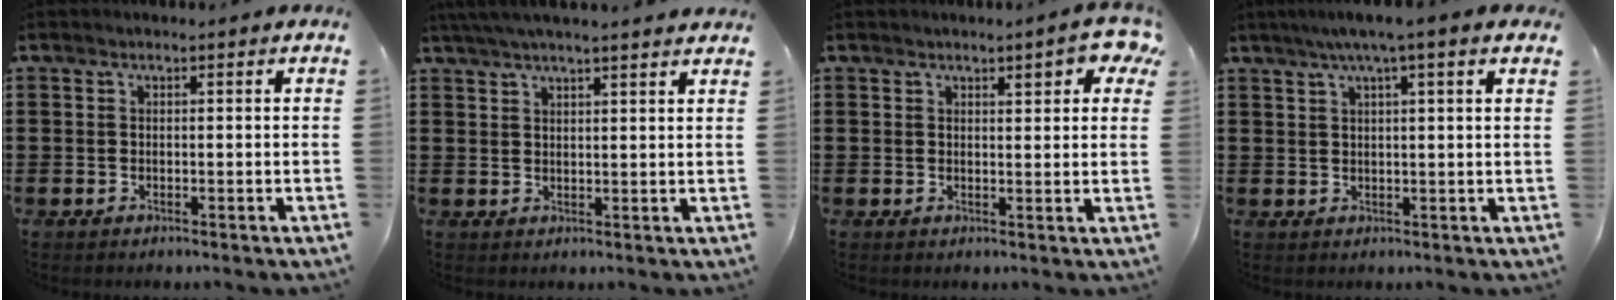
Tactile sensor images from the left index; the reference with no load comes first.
{"total": 3.5, "force": [3.1, -0.4, 1.4], "torque": [-0.037, -0.004, 0.056]}
{"total": 4.1, "force": [2.6, 0.9, 3.0], "torque": [-0.040, -0.007, 0.041]}
{"total": 3.8, "force": [2.2, -0.3, 3.1], "torque": [-0.064, 0.004, 0.036]}